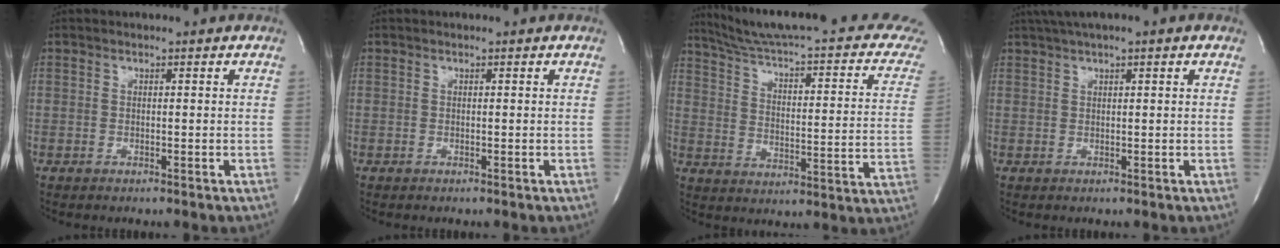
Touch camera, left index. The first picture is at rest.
{"total": 0.0}
{"total": 23.8, "force": [20.9, 1.6, 11.4], "torque": [-0.165, -0.047, 0.266]}
{"total": 5.8, "force": [4.0, 0.5, 4.2], "torque": [-0.071, 0.035, 0.063]}